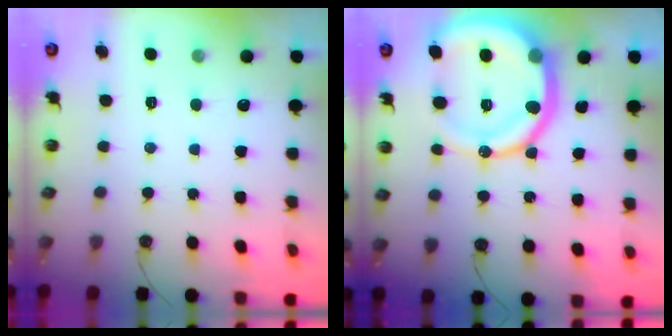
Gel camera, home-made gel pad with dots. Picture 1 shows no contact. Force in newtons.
{"total": 21.2, "press": 21.0, "slide": 3.0}